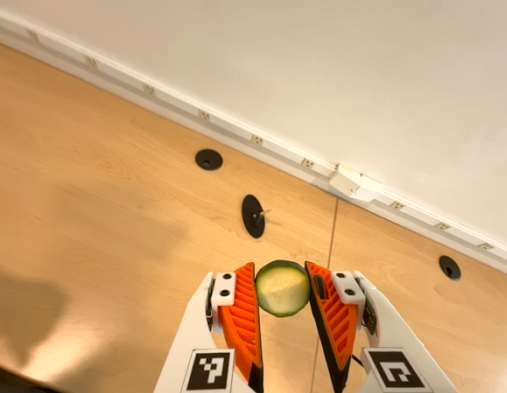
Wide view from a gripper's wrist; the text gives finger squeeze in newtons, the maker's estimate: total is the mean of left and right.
{"total": 10.1, "left": 10.1, "right": 10.2}